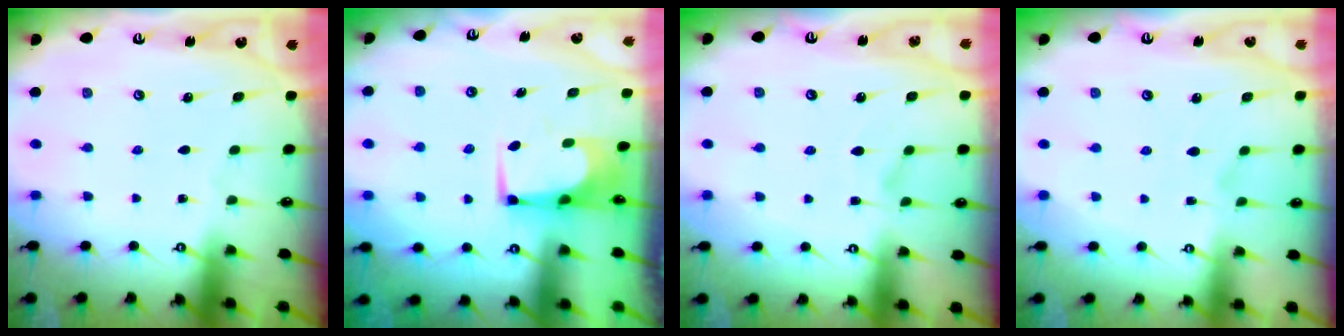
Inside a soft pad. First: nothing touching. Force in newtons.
{"total": 1.0, "press": 0.9, "slide": 0.2}
{"total": 1.2, "press": 0.7, "slide": 0.9}
{"total": 3.2, "press": 3.0, "slide": 1.1}